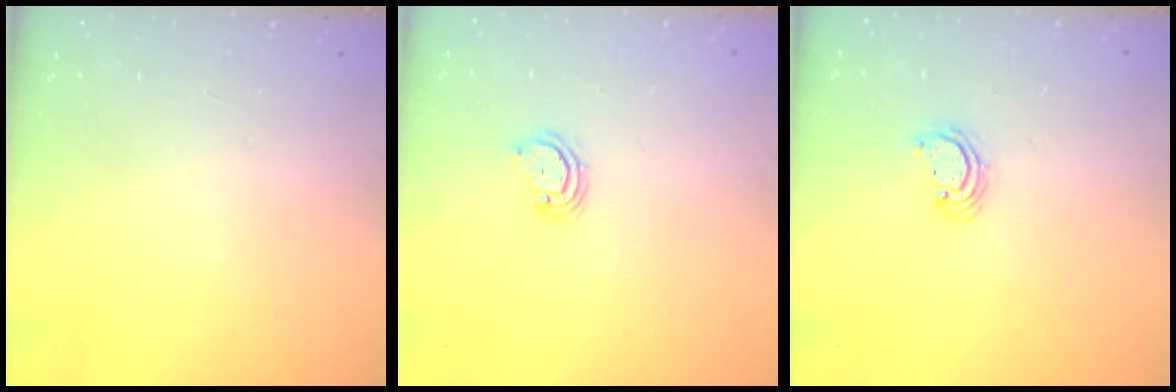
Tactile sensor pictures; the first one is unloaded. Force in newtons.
{"total": 2.9, "press": 2.9, "slide": 0.3}
{"total": 2.6, "press": 2.6, "slide": 0.1}